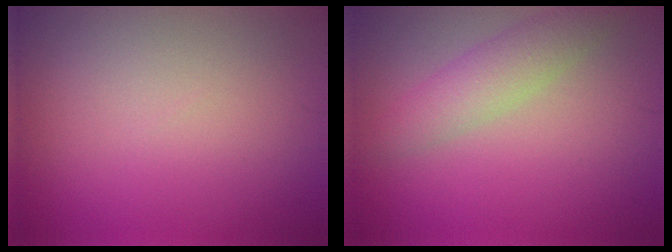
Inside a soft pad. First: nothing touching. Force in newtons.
{"total": 2.9, "press": 2.9, "slide": 0.1}